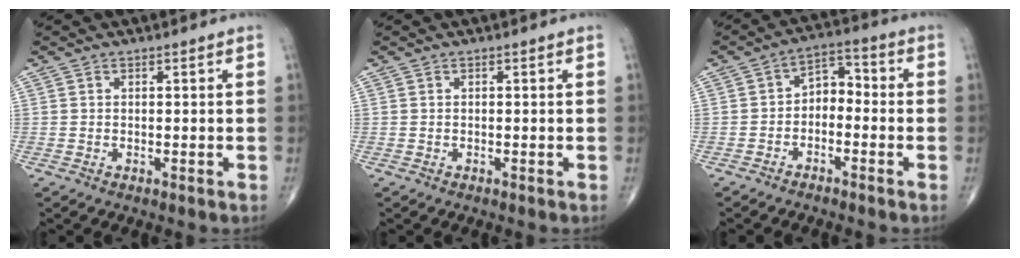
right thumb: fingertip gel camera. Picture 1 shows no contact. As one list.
[{"total": 0.0}, {"total": 5.5, "force": [-1.6, 3.7, 3.6], "torque": [-0.035, 0.039, -0.043]}]